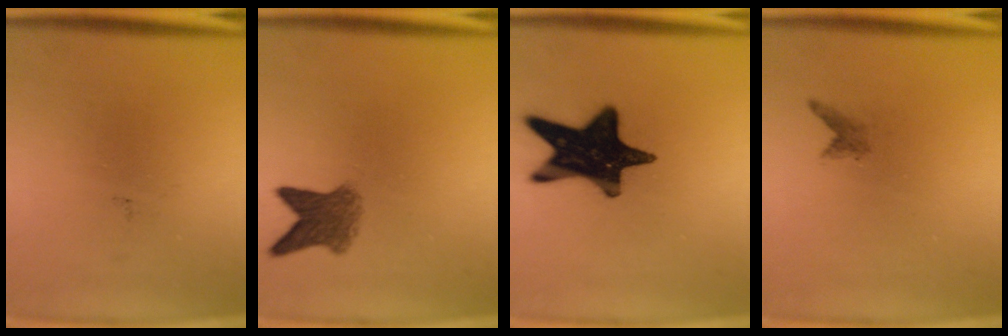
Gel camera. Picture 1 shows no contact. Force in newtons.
{"total": 4.7}
{"total": 18.3}
{"total": 1.0}